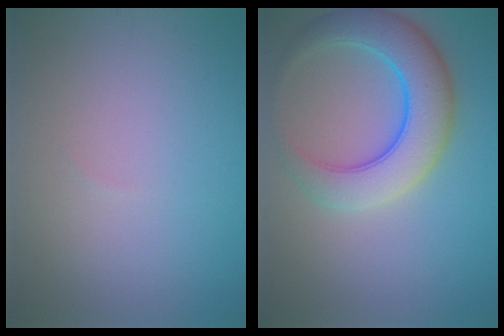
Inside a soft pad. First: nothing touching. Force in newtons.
{"total": 6.9, "press": 6.9, "slide": 0.4}